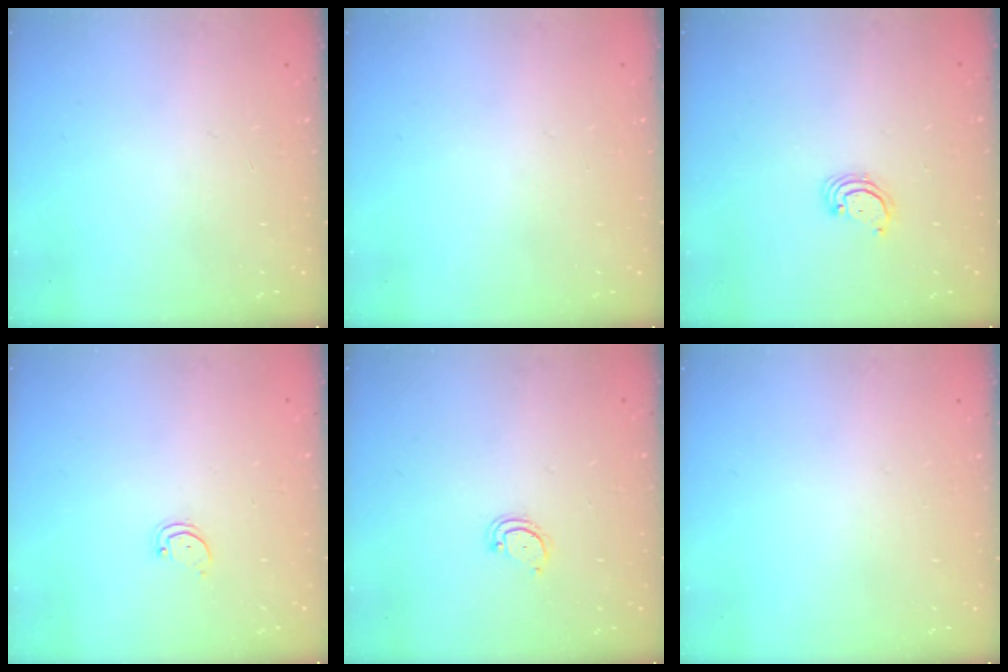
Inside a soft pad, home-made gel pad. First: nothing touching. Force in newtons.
{"total": 0.0}
{"total": 2.3, "press": 2.3, "slide": 0.2}
{"total": 1.5, "press": 1.5, "slide": 0.1}
{"total": 2.3, "press": 2.3, "slide": 0.2}
{"total": 0.0}